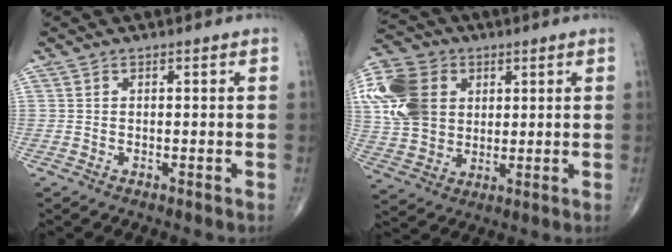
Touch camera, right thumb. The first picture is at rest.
{"total": 17.2, "force": [4.0, 13.4, 10.1], "torque": [-0.203, 0.006, 0.073]}